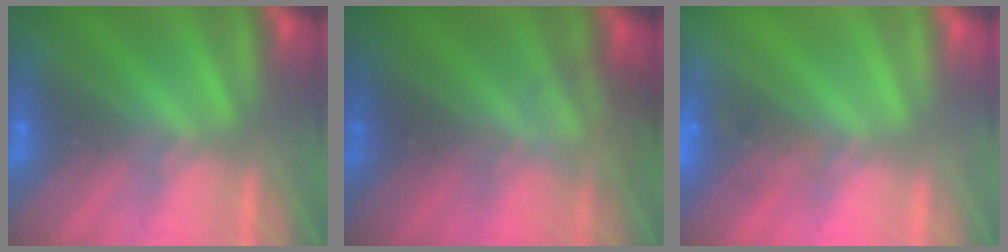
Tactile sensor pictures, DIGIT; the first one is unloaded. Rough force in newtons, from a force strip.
{"total": 2.3}
{"total": 2.6}